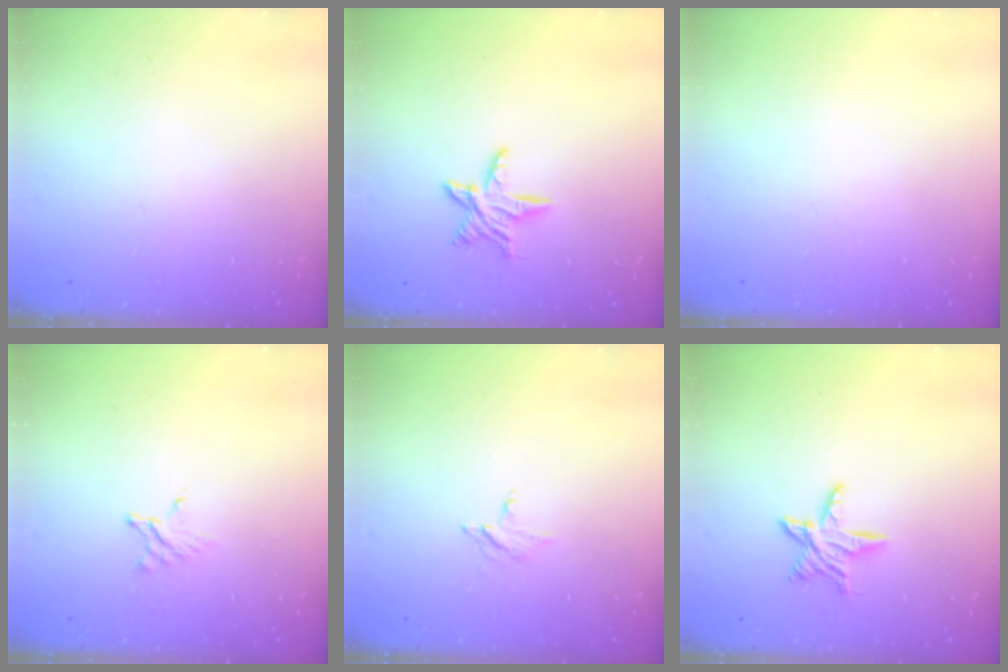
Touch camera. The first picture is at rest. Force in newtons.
{"total": 8.8, "press": 8.8, "slide": 0.6}
{"total": 0.0}
{"total": 2.4, "press": 2.4, "slide": 0.2}
{"total": 2.3, "press": 2.2, "slide": 0.3}
{"total": 8.8, "press": 8.8, "slide": 0.6}